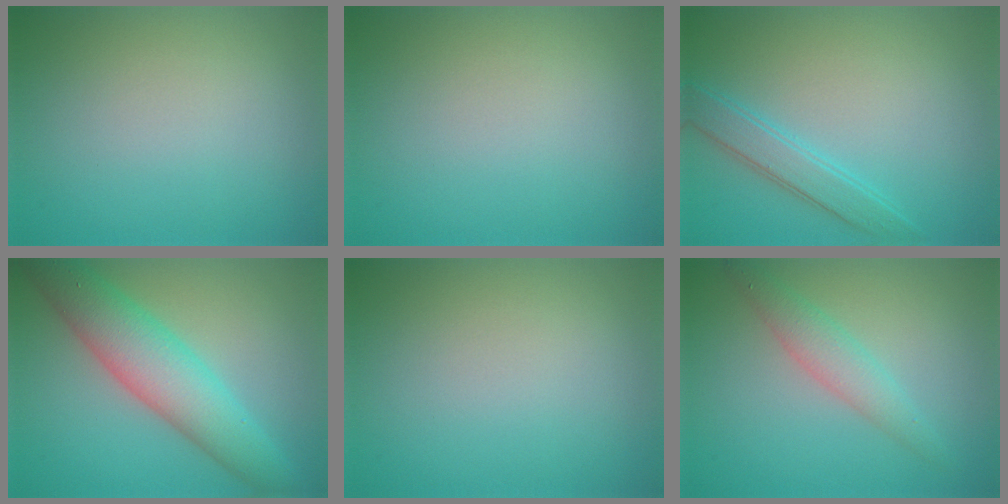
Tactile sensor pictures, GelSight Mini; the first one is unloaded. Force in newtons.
{"total": 0.0}
{"total": 2.8, "press": 2.8, "slide": 0.1}
{"total": 7.0, "press": 7.0, "slide": 0.2}
{"total": 0.0}
{"total": 2.4, "press": 2.4, "slide": 0.1}